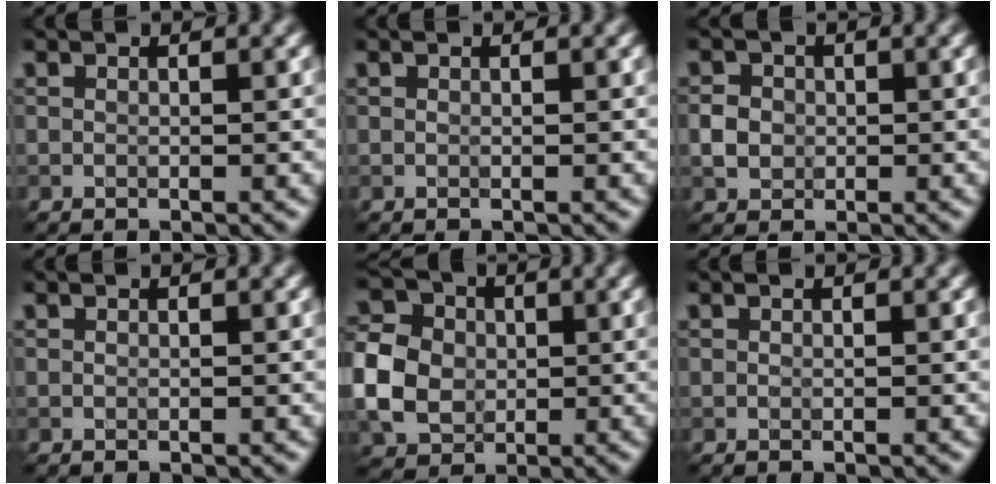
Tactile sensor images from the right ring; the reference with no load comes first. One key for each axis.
{"total": 0.0}
{"total": 2.1, "fx": -0.2, "fy": 1.9, "fz": 0.9, "tx": -0.013, "ty": -0.001, "tz": -0.004}
{"total": 0.0}
{"total": 6.5, "fx": -0.6, "fy": 5.5, "fz": 3.5, "tx": -0.082, "ty": 0.010, "tz": -0.021}
{"total": 0.0}